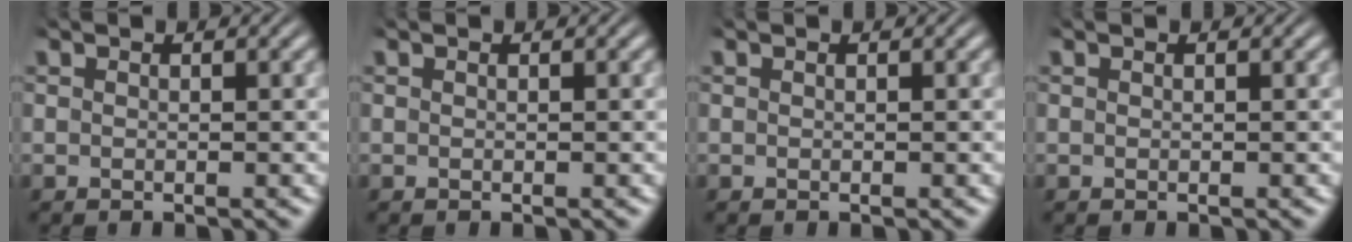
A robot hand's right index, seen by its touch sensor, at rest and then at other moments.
{"total": 0.0}
{"total": 0.0}
{"total": 0.0}